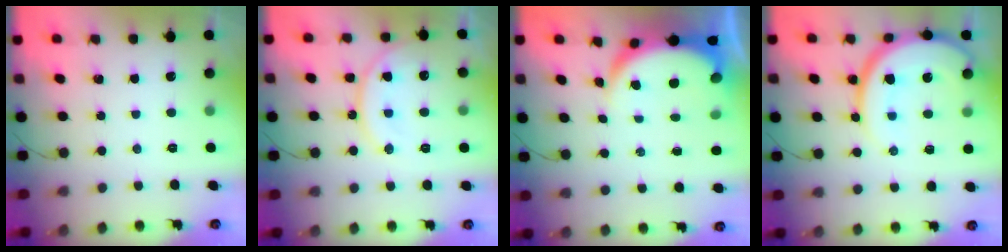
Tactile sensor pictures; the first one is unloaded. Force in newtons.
{"total": 14.4, "press": 14.3, "slide": 1.4}
{"total": 6.3, "press": 6.2, "slide": 0.4}
{"total": 15.0, "press": 14.9, "slide": 1.2}